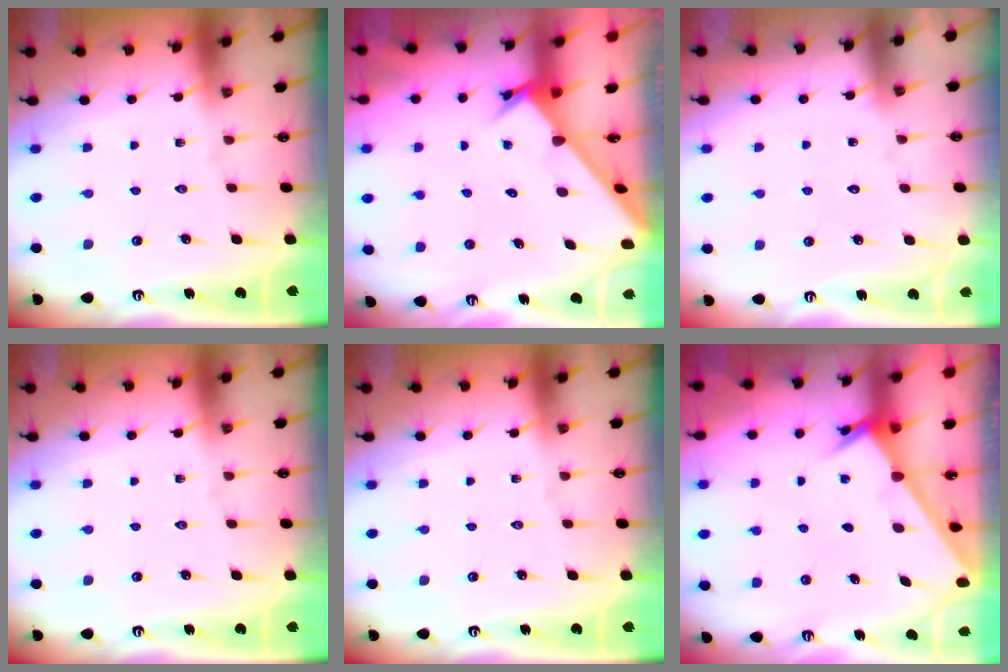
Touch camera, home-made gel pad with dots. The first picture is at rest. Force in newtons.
{"total": 2.6, "press": 2.6, "slide": 0.3}
{"total": 2.8, "press": 2.8, "slide": 0.2}
{"total": 0.0}
{"total": 0.0}
{"total": 2.4, "press": 2.4, "slide": 0.2}